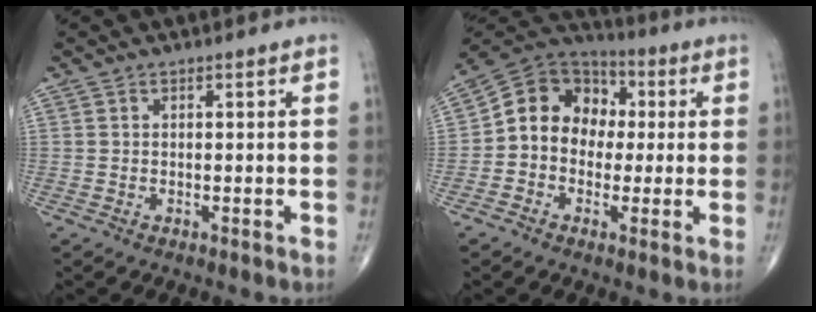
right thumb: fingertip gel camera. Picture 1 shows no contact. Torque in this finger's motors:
{"motor_torque": [0.20, 0.31, 0.16, -0.09, 0.11]}